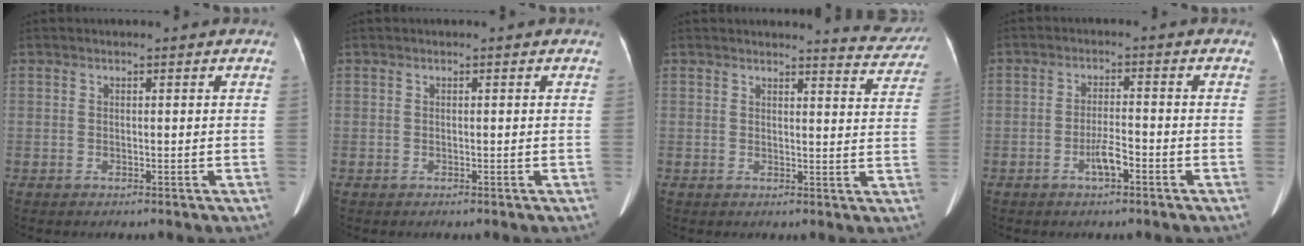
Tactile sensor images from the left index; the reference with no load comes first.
{"total": 0.0}
{"total": 6.5, "force": [6.5, 0.5, 0.1], "torque": [0.004, -0.031, 0.054]}
{"total": 3.3, "force": [-1.8, 0.6, 2.7], "torque": [-0.056, 0.000, -0.031]}